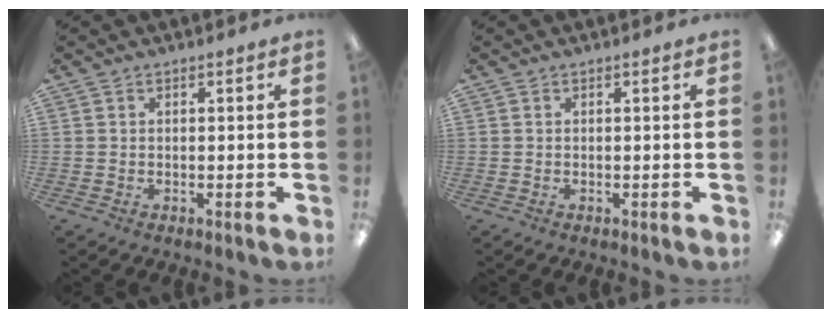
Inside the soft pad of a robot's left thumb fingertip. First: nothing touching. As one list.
[{"total": 0.0}]